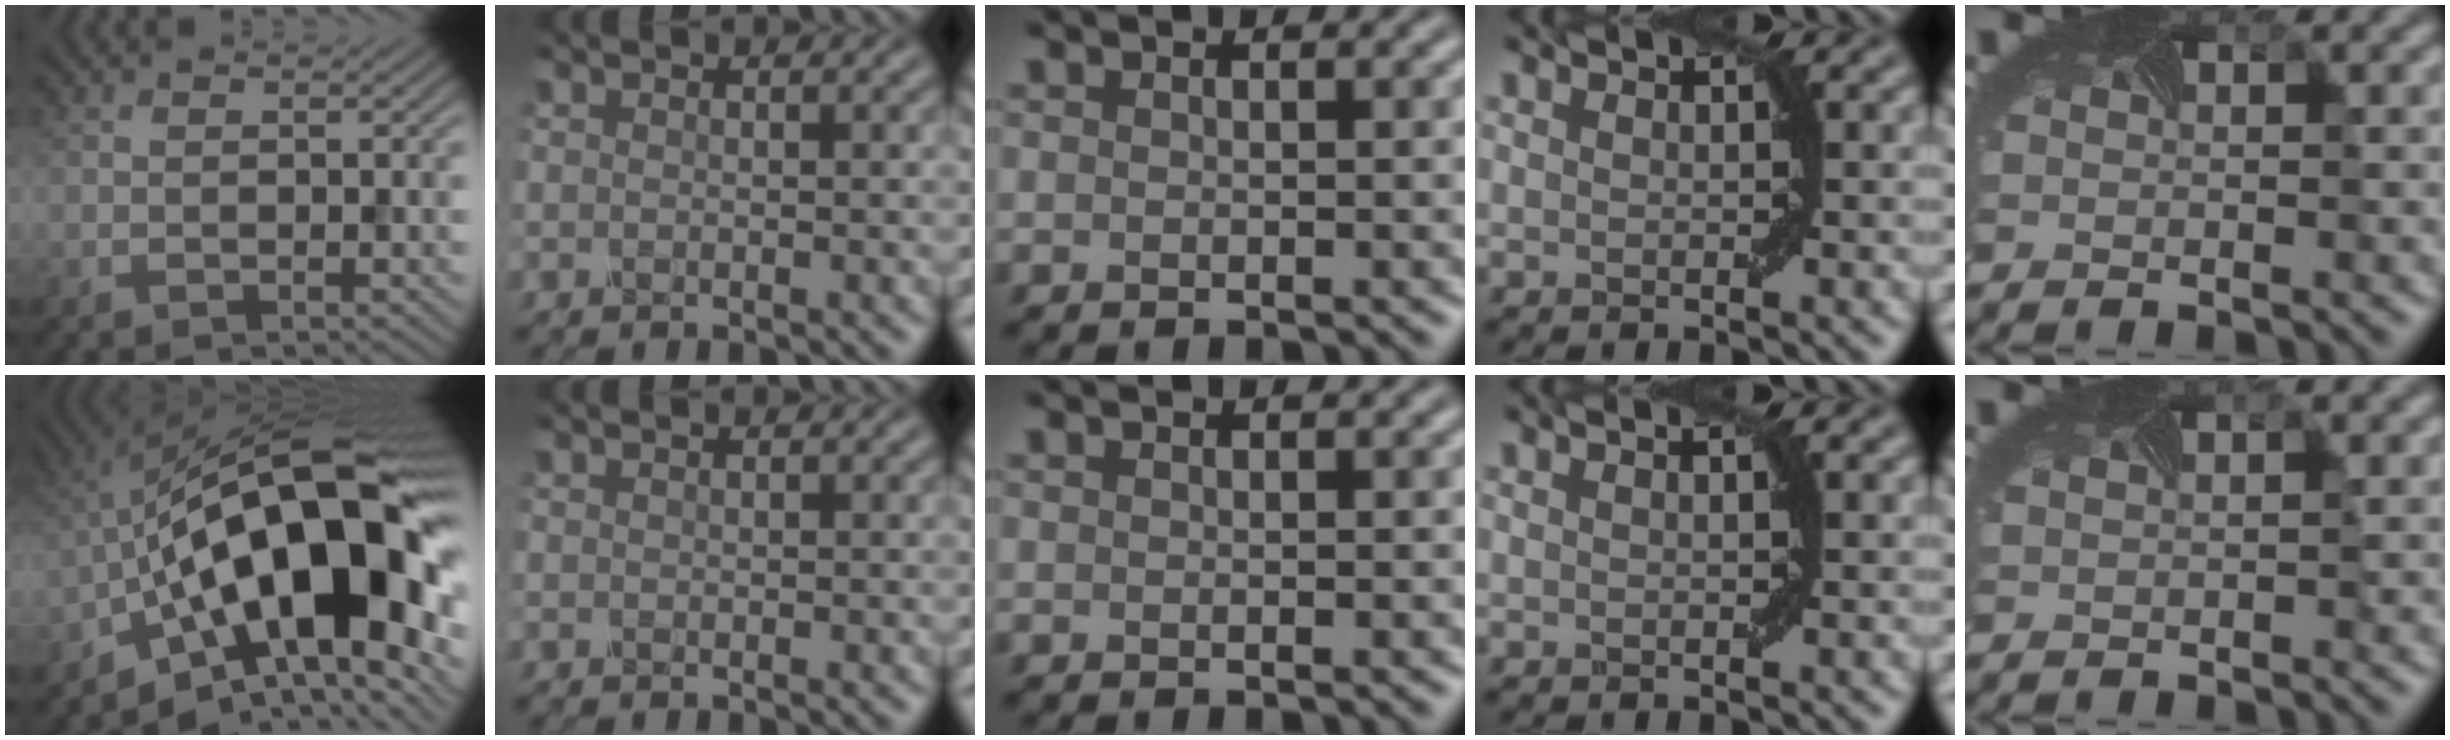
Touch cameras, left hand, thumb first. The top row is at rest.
{"thumb": {"total": 19.6, "force": [-3.6, 8.9, 17.1], "torque": [-0.265, 0.021, -0.063]}, "ring": {"total": 0.5, "force": [0.2, -0.1, 0.5], "torque": [-0.009, 0.006, 0.001]}, "little": {"total": 1.6, "force": [0.6, 0.7, 1.3], "torque": [-0.004, 0.012, -0.002]}}